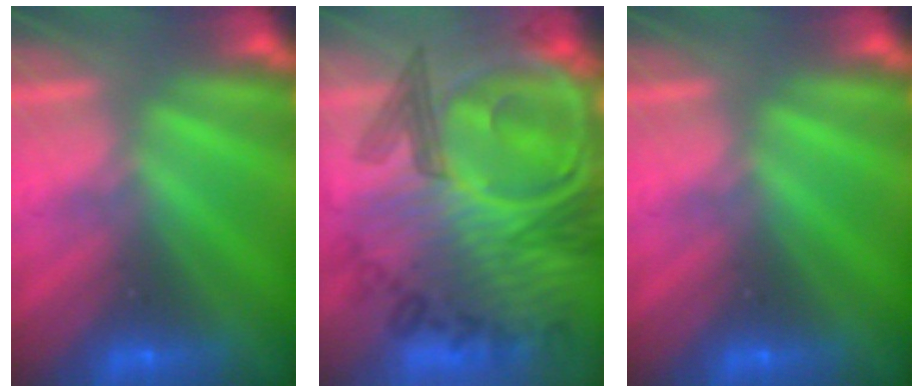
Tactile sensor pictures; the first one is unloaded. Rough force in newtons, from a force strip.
{"total": 8.0}
{"total": 0.0}